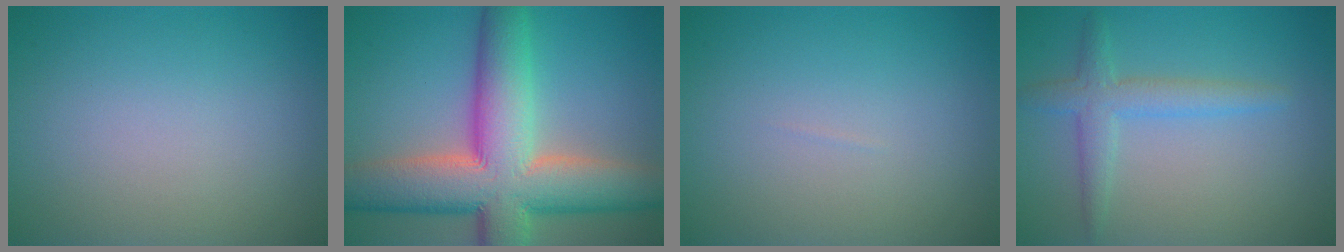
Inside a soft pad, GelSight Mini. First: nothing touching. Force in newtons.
{"total": 12.8, "press": 12.8, "slide": 0.6}
{"total": 0.0}
{"total": 2.8, "press": 2.8, "slide": 0.1}